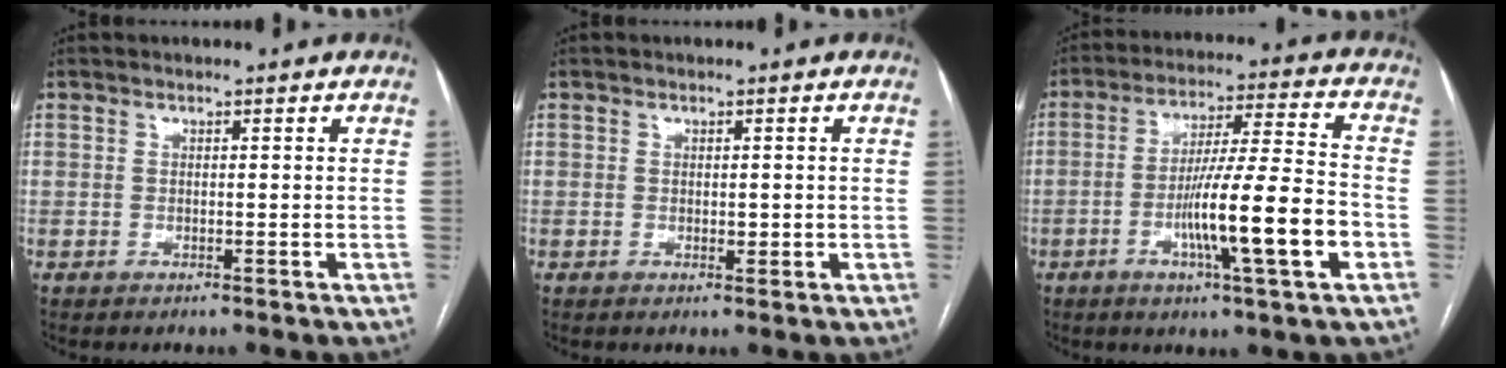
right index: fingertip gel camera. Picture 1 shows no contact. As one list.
[{"total": 1.3, "force": [0.0, 0.8, 1.1], "torque": [-0.015, -0.002, 0.002]}, {"total": 14.6, "force": [-4.5, 0.0, 13.9], "torque": [-0.237, -0.005, -0.077]}]